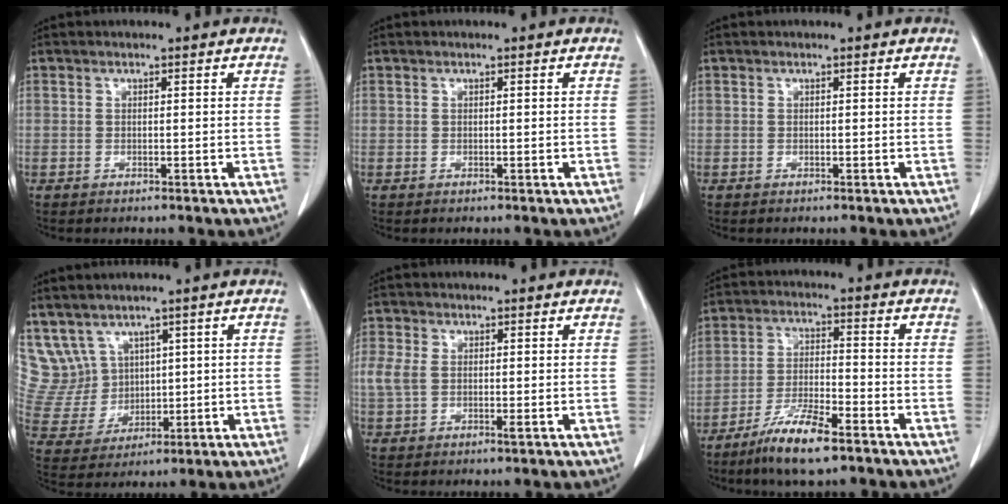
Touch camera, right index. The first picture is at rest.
{"total": 0.0}
{"total": 0.0}
{"total": 9.4, "force": [4.7, 8.0, 1.4], "torque": [-0.056, 0.048, 0.124]}
{"total": 4.2, "force": [0.2, 2.5, 3.4], "torque": [-0.091, 0.004, 0.007]}
{"total": 9.3, "force": [-6.4, 1.4, 6.6], "torque": [-0.130, -0.018, -0.118]}